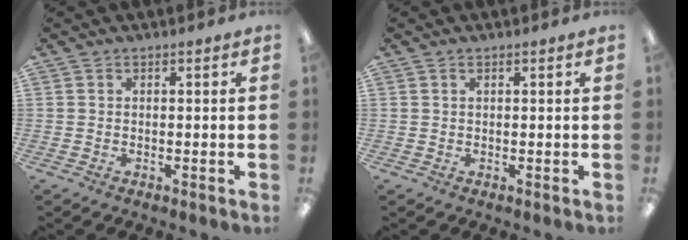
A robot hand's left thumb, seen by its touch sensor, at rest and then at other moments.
{"total": 0.6, "force": [0.3, 0.3, 0.4], "torque": [-0.010, 0.003, 0.004]}